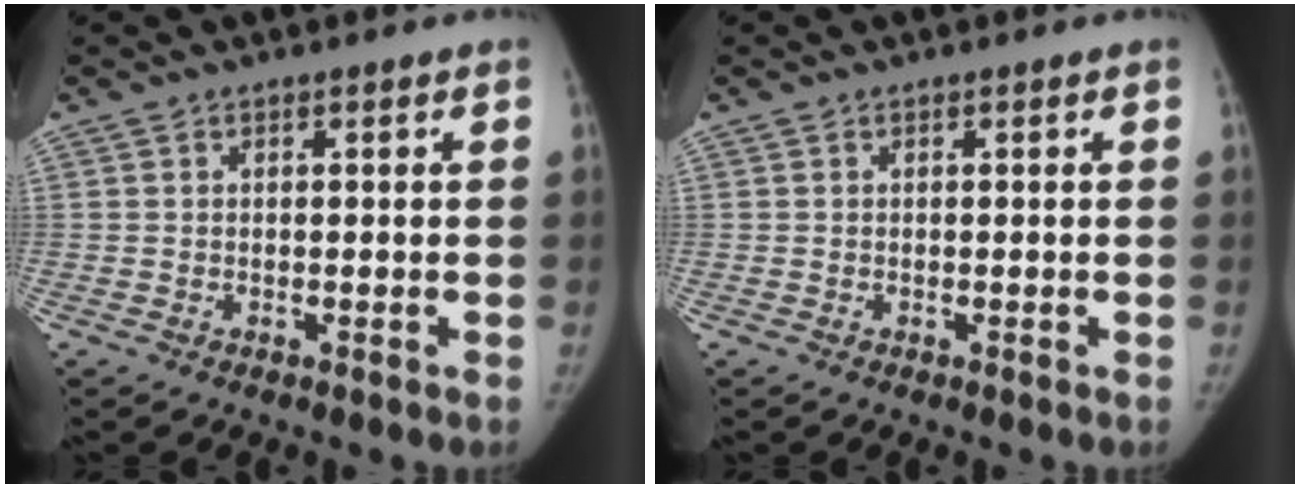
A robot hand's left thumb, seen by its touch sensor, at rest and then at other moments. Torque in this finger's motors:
{"motor_torque": [0.00, 0.00, 0.17, -0.15, 0.00]}